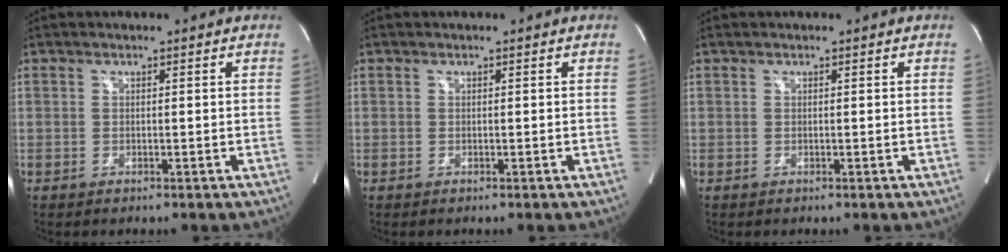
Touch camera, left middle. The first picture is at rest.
{"total": 0.0}
{"total": 0.0}